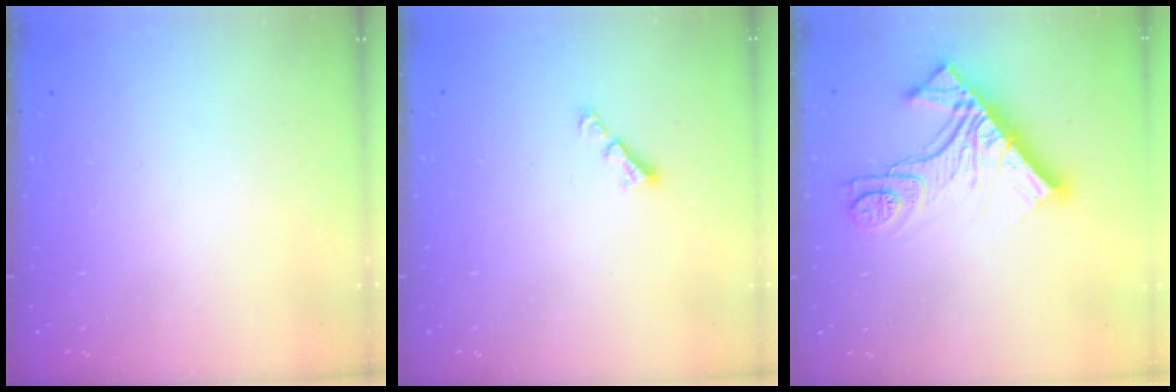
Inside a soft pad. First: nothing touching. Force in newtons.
{"total": 3.0, "press": 2.9, "slide": 0.5}
{"total": 16.4, "press": 16.3, "slide": 1.6}